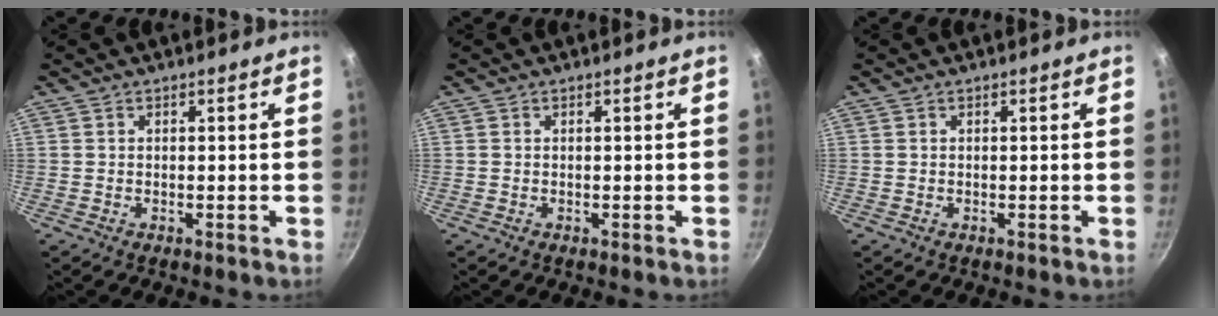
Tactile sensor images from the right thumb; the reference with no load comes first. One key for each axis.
{"total": 0.0}
{"total": 0.0}